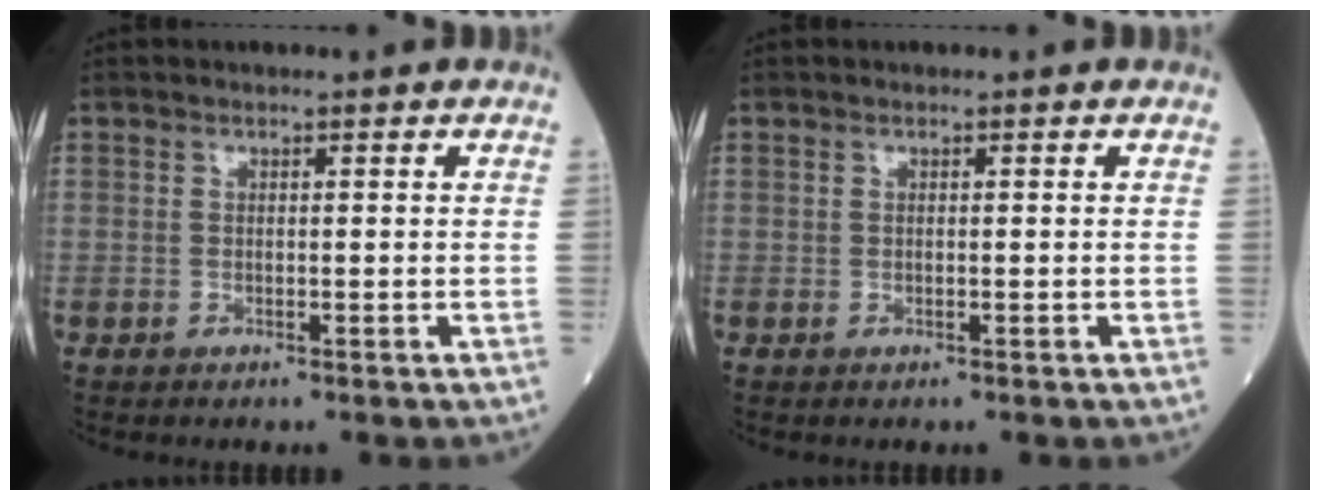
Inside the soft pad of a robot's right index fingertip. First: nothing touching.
{"total": 0.0}